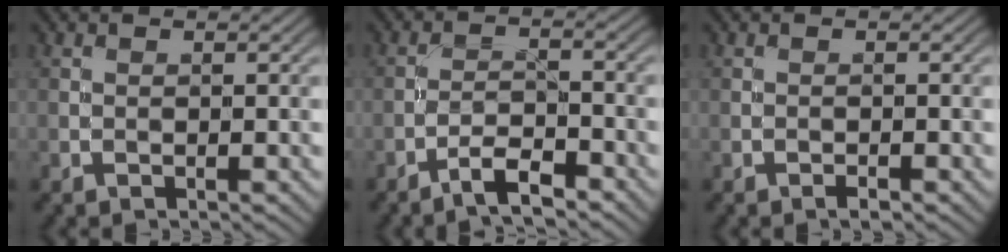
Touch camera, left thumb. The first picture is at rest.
{"total": 4.2, "force": [-3.4, 0.9, 2.4], "torque": [-0.044, 0.006, -0.067]}
{"total": 0.7, "force": [-0.5, 0.2, 0.4], "torque": [-0.005, 0.001, -0.010]}